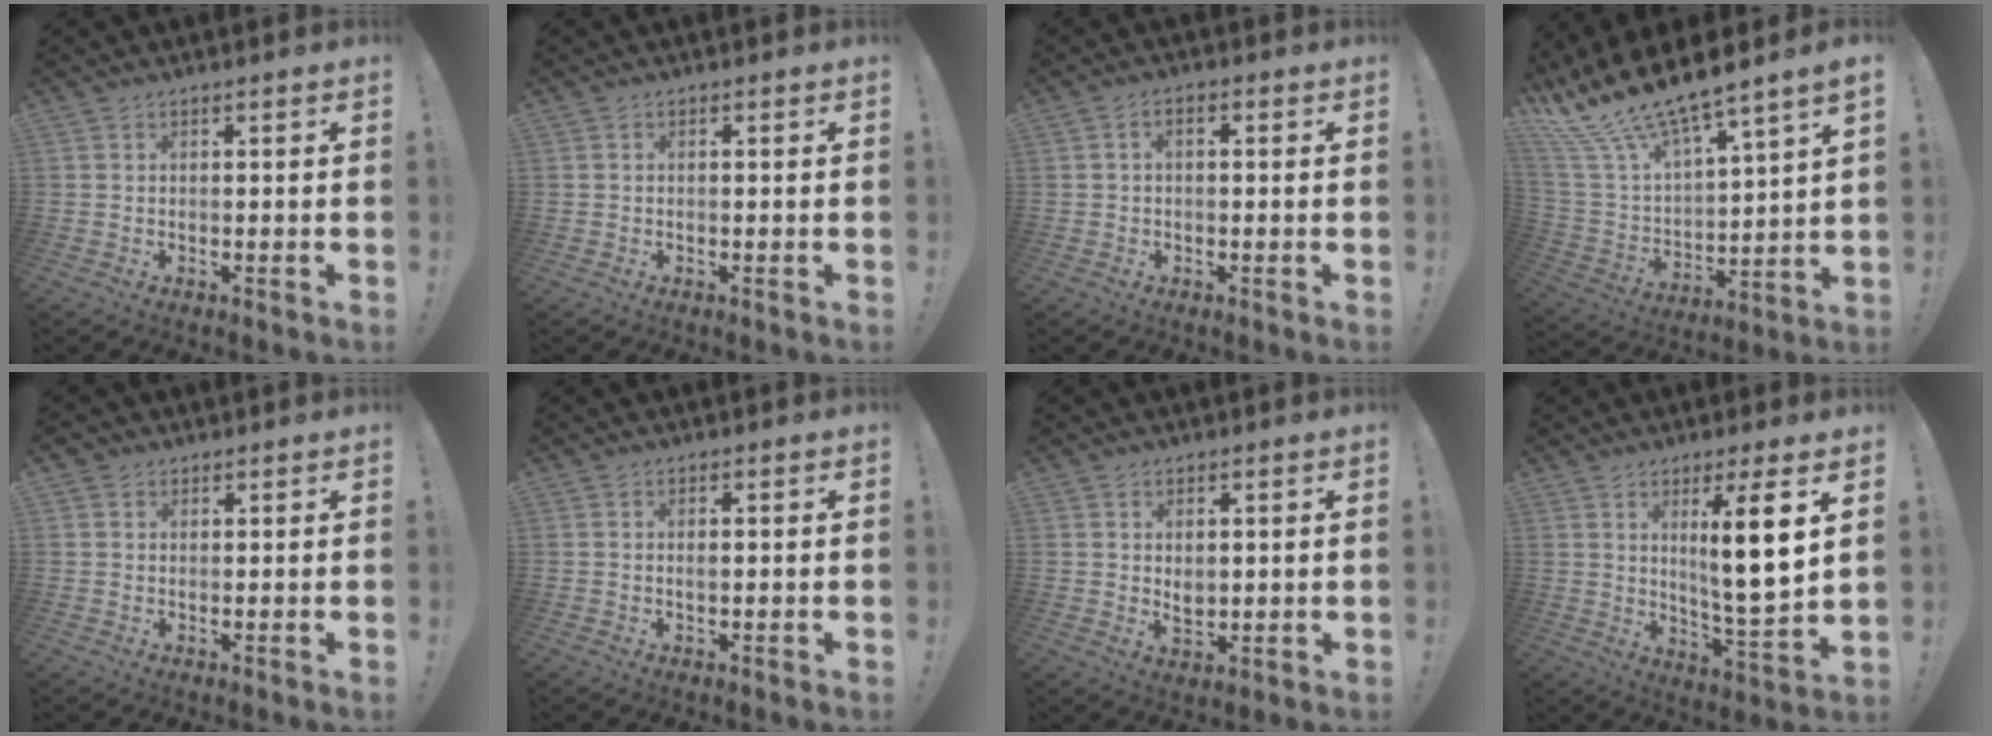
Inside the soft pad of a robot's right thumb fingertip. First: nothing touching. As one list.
[{"total": 0.0}, {"total": 2.1, "force": [-0.7, 1.0, 1.7], "torque": [-0.037, 0.012, -0.011]}, {"total": 13.9, "force": [11.9, 2.3, 6.8], "torque": [-0.148, -0.094, 0.207]}, {"total": 1.6, "force": [1.0, 1.2, 0.3], "torque": [0.000, -0.003, 0.018]}, {"total": 0.7, "force": [0.0, 0.5, 0.5], "torque": [-0.004, 0.000, -0.001]}, {"total": 3.3, "force": [1.3, 2.3, 1.9], "torque": [-0.020, -0.007, 0.020]}, {"total": 12.8, "force": [4.8, 1.2, 11.8], "torque": [-0.172, -0.031, 0.064]}]